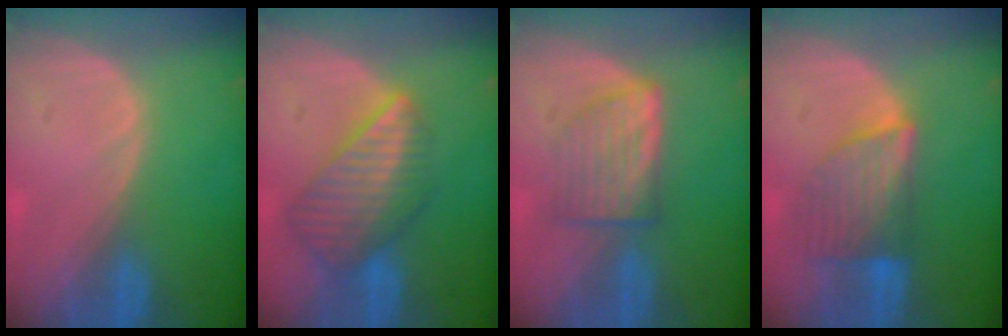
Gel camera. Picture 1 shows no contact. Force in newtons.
{"total": 8.5, "press": 7.5, "slide": 3.9}
{"total": 5.7, "press": 5.6, "slide": 1.2}
{"total": 6.9, "press": 6.7, "slide": 1.6}